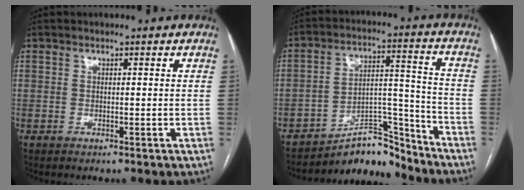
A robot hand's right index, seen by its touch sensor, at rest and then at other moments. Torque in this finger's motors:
{"motor_torque": [-0.14, -0.04, -0.31, -0.12]}